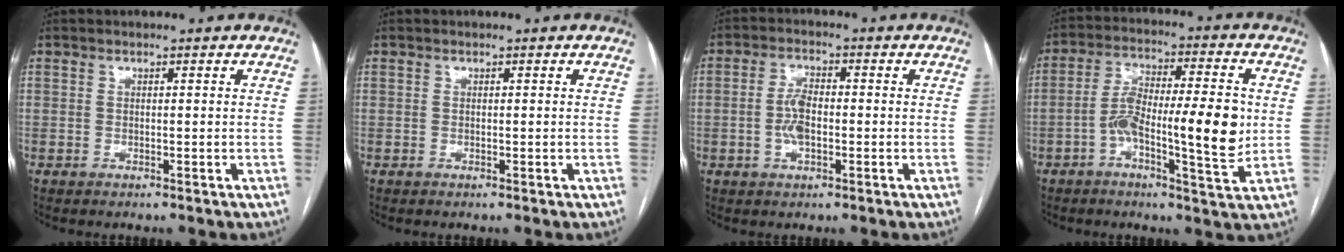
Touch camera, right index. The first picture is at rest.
{"total": 0.0}
{"total": 4.6, "force": [-0.9, 1.9, 4.0], "torque": [-0.086, 0.007, -0.018]}
{"total": 12.9, "force": [-1.8, 2.5, 12.6], "torque": [-0.218, 0.016, -0.031]}